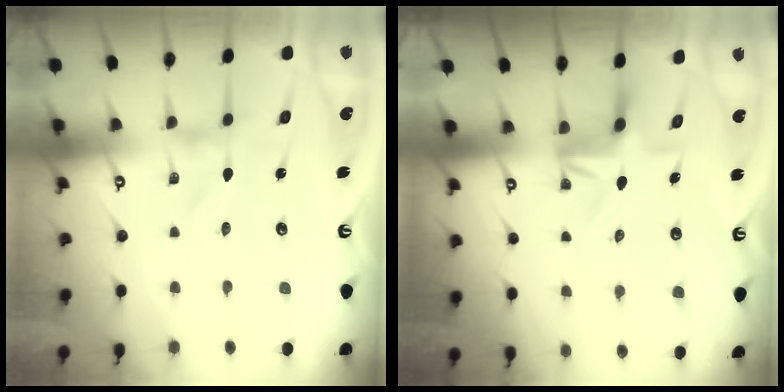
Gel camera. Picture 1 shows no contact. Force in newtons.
{"total": 3.9, "press": 3.9, "slide": 0.4}